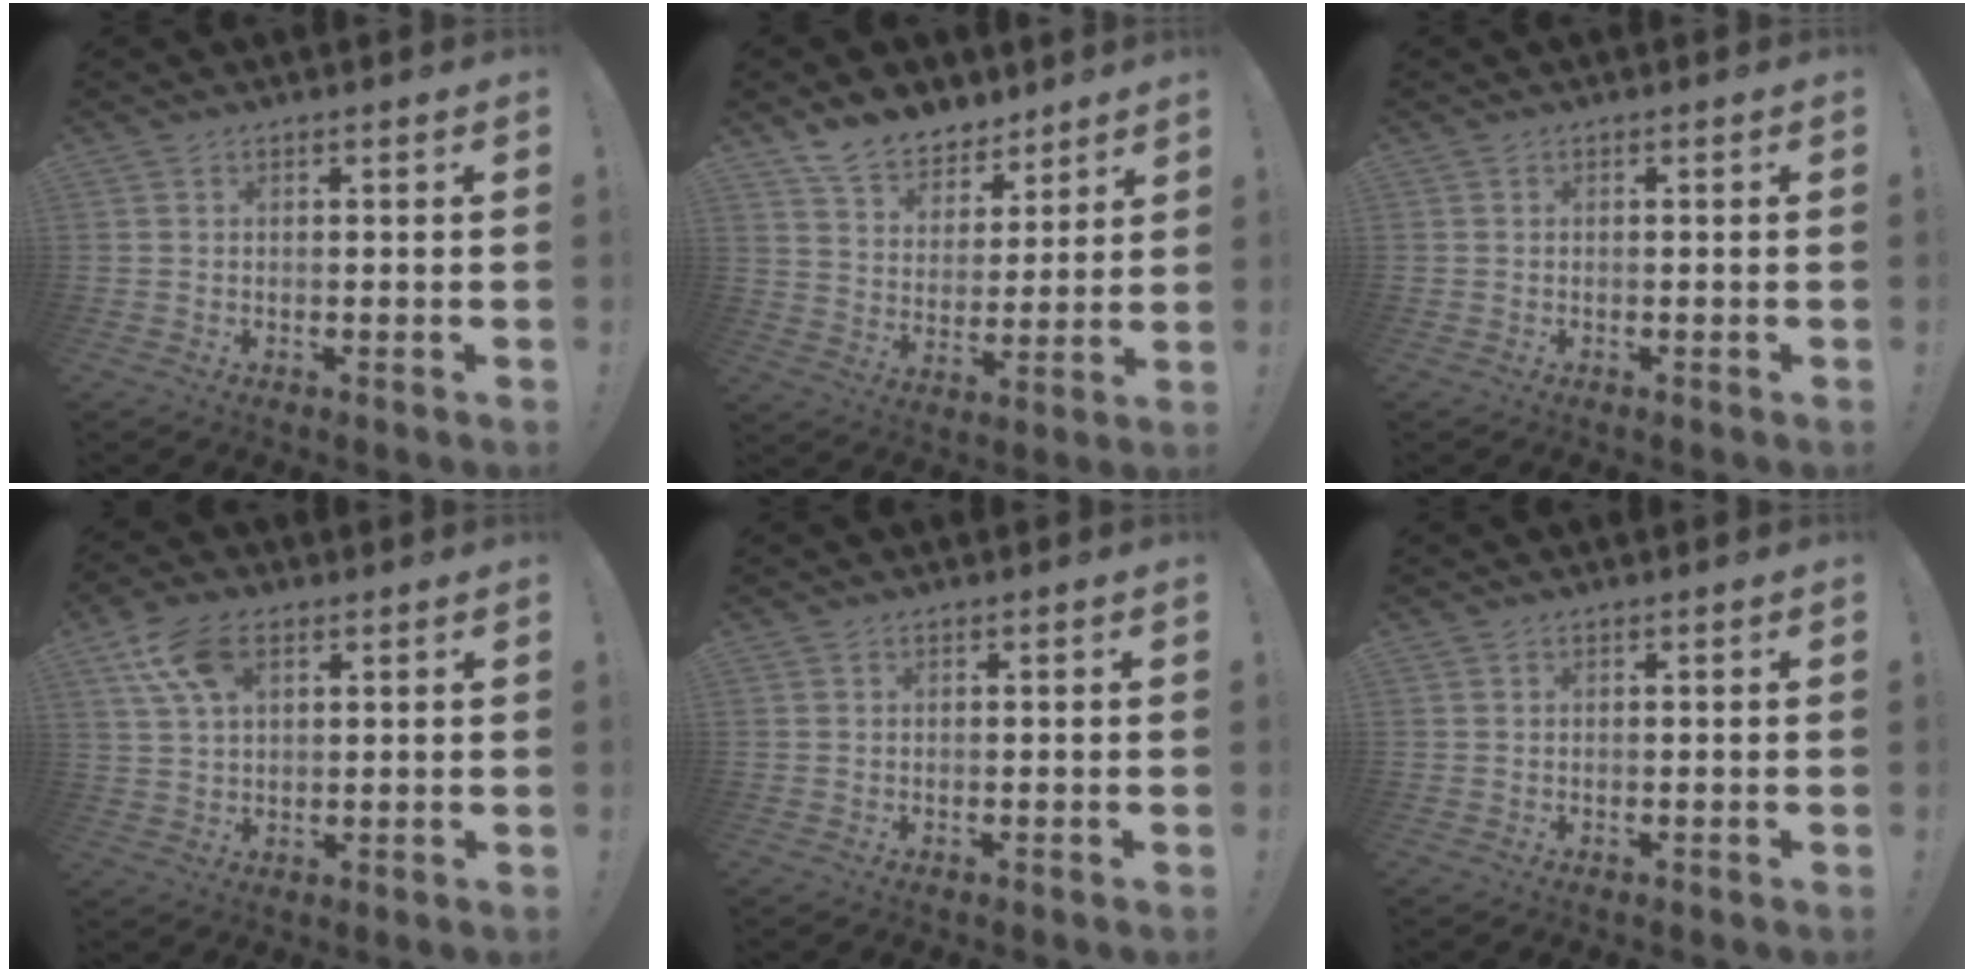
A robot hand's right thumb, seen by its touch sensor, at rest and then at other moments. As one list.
[{"total": 11.1, "force": [9.4, 5.4, 2.1], "torque": [-0.050, -0.073, 0.184]}, {"total": 0.0}, {"total": 11.1, "force": [5.0, 6.2, 7.7], "torque": [-0.136, -0.009, 0.096]}, {"total": 0.0}, {"total": 0.0}]